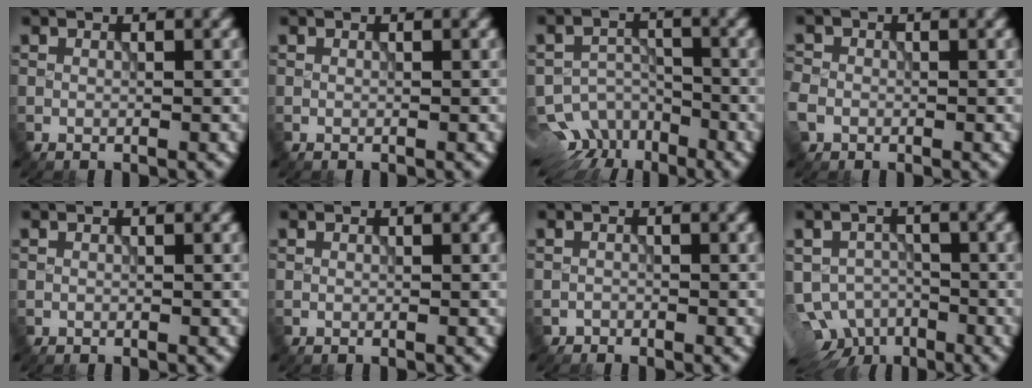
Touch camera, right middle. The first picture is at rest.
{"total": 0.0}
{"total": 9.9, "force": [-7.2, 6.1, 3.2], "torque": [-0.048, -0.021, -0.088]}
{"total": 3.6, "force": [-1.6, 3.0, 1.4], "torque": [-0.032, -0.005, -0.027]}
{"total": 0.0}
{"total": 0.0}
{"total": 0.9, "force": [-0.8, 0.4, -0.3], "torque": [0.009, 0.000, -0.015]}
{"total": 8.2, "force": [-5.0, 5.2, 3.9], "torque": [-0.049, -0.014, -0.064]}